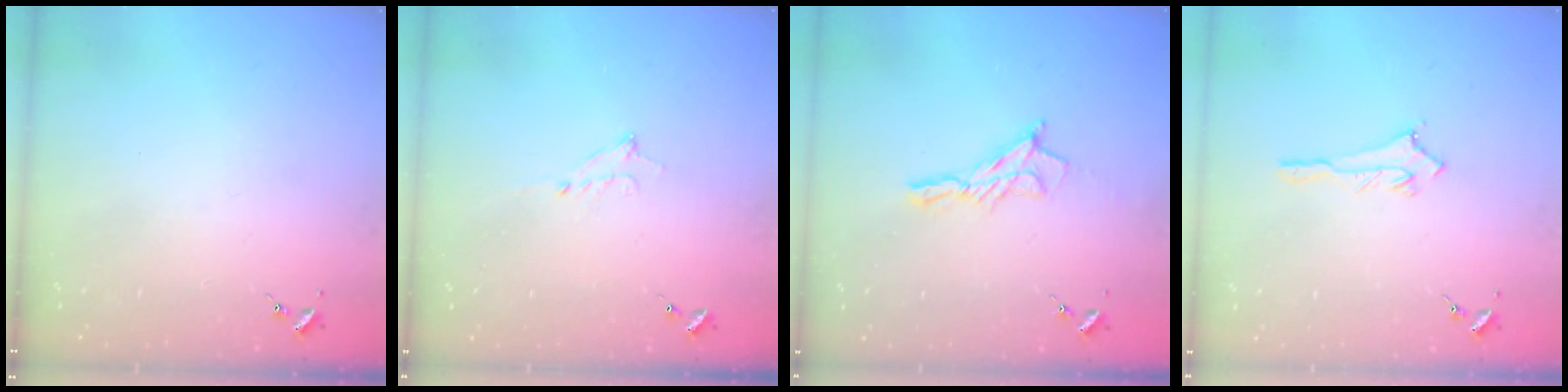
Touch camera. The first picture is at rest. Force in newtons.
{"total": 5.2, "press": 5.2, "slide": 0.3}
{"total": 8.7, "press": 8.7, "slide": 0.5}
{"total": 2.9, "press": 2.9, "slide": 0.3}